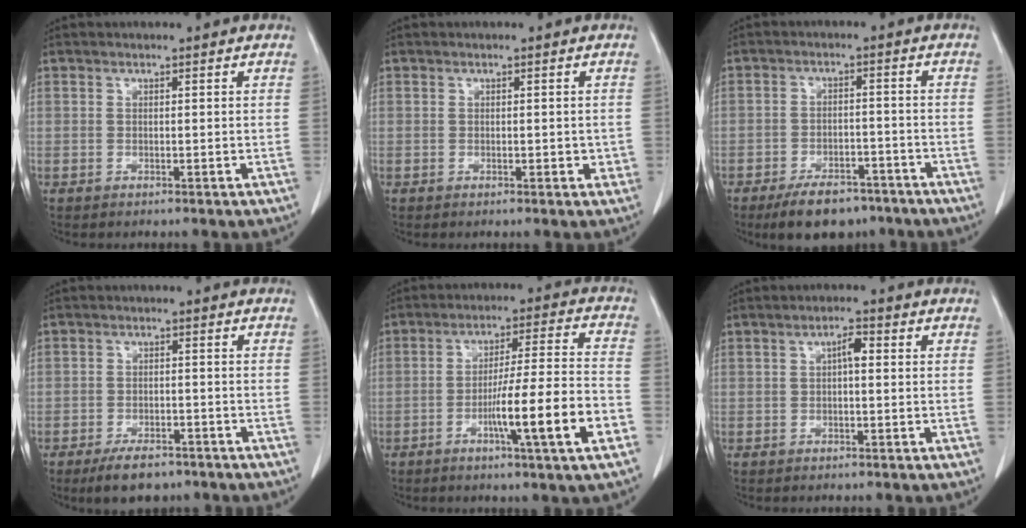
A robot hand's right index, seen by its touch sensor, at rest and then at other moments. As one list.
[{"total": 1.4, "force": [-0.2, 0.8, 1.2], "torque": [-0.011, 0.003, 0.002]}, {"total": 8.5, "force": [-6.5, 4.0, 3.9], "torque": [-0.060, 0.003, -0.101]}, {"total": 5.6, "force": [-4.2, 2.6, 2.7], "torque": [-0.044, -0.001, -0.065]}, {"total": 13.3, "force": [-4.9, -0.5, 12.4], "torque": [-0.202, -0.001, -0.078]}, {"total": 2.3, "force": [0.2, 0.7, 2.2], "torque": [-0.036, 0.006, 0.003]}]